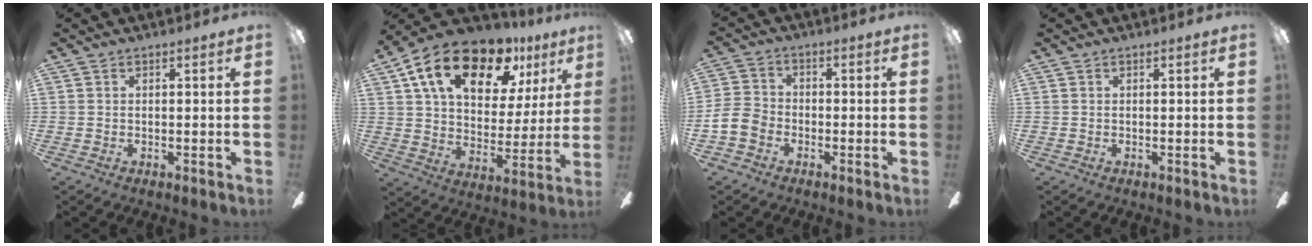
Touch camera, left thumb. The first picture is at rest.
{"total": 21.0, "force": [12.3, 11.1, 12.8], "torque": [-0.212, -0.058, 0.213]}
{"total": 6.3, "force": [-2.8, 4.8, 3.0], "torque": [-0.073, 0.018, -0.053]}
{"total": 0.0}